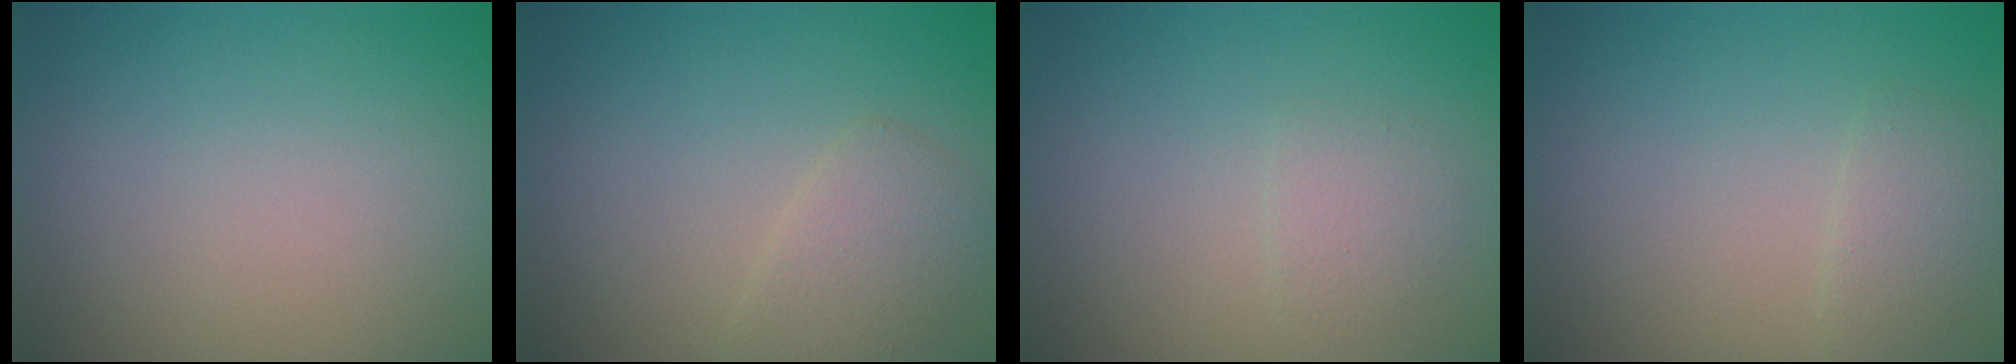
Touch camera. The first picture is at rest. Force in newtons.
{"total": 2.1, "press": 2.1, "slide": 0.1}
{"total": 1.3, "press": 1.3, "slide": 0.1}
{"total": 1.5, "press": 1.5, "slide": 0.0}